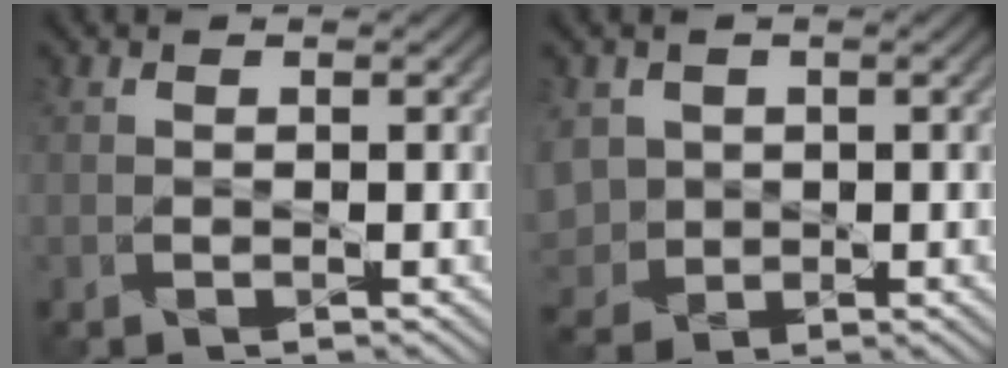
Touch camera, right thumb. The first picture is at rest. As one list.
[{"total": 4.4, "force": [0.5, 4.0, 1.7], "torque": [-0.069, -0.010, 0.007]}]